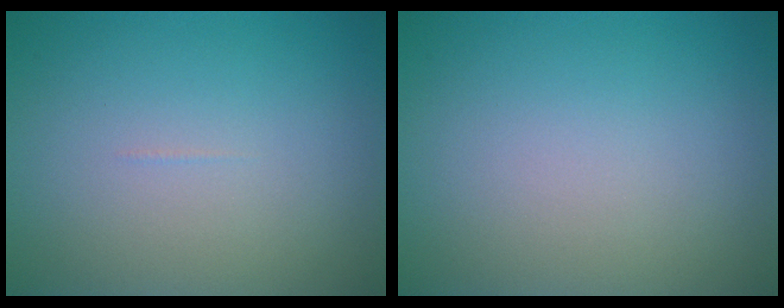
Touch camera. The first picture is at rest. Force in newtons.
{"total": 0.0}